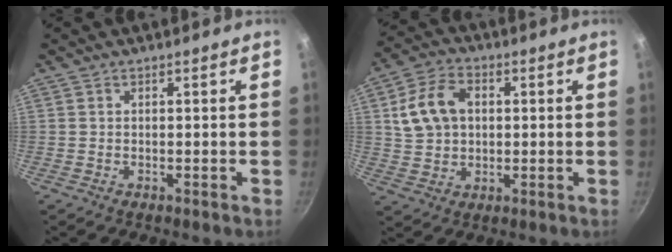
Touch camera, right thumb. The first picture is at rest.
{"total": 10.6, "force": [2.0, 7.7, 6.9], "torque": [-0.116, 0.015, 0.032]}